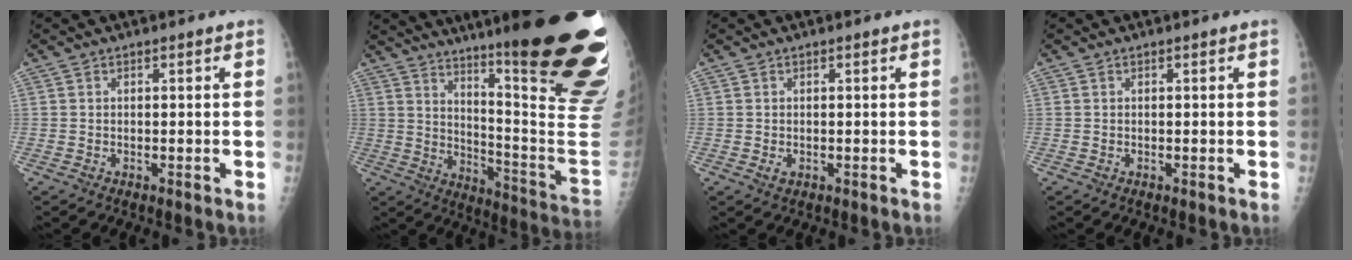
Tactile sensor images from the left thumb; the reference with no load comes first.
{"total": 34.0, "force": [19.2, 5.2, 27.5], "torque": [-0.256, -0.085, 0.277]}
{"total": 1.2, "force": [-0.1, 0.8, 0.8], "torque": [-0.011, -0.002, 0.000]}
{"total": 0.0}